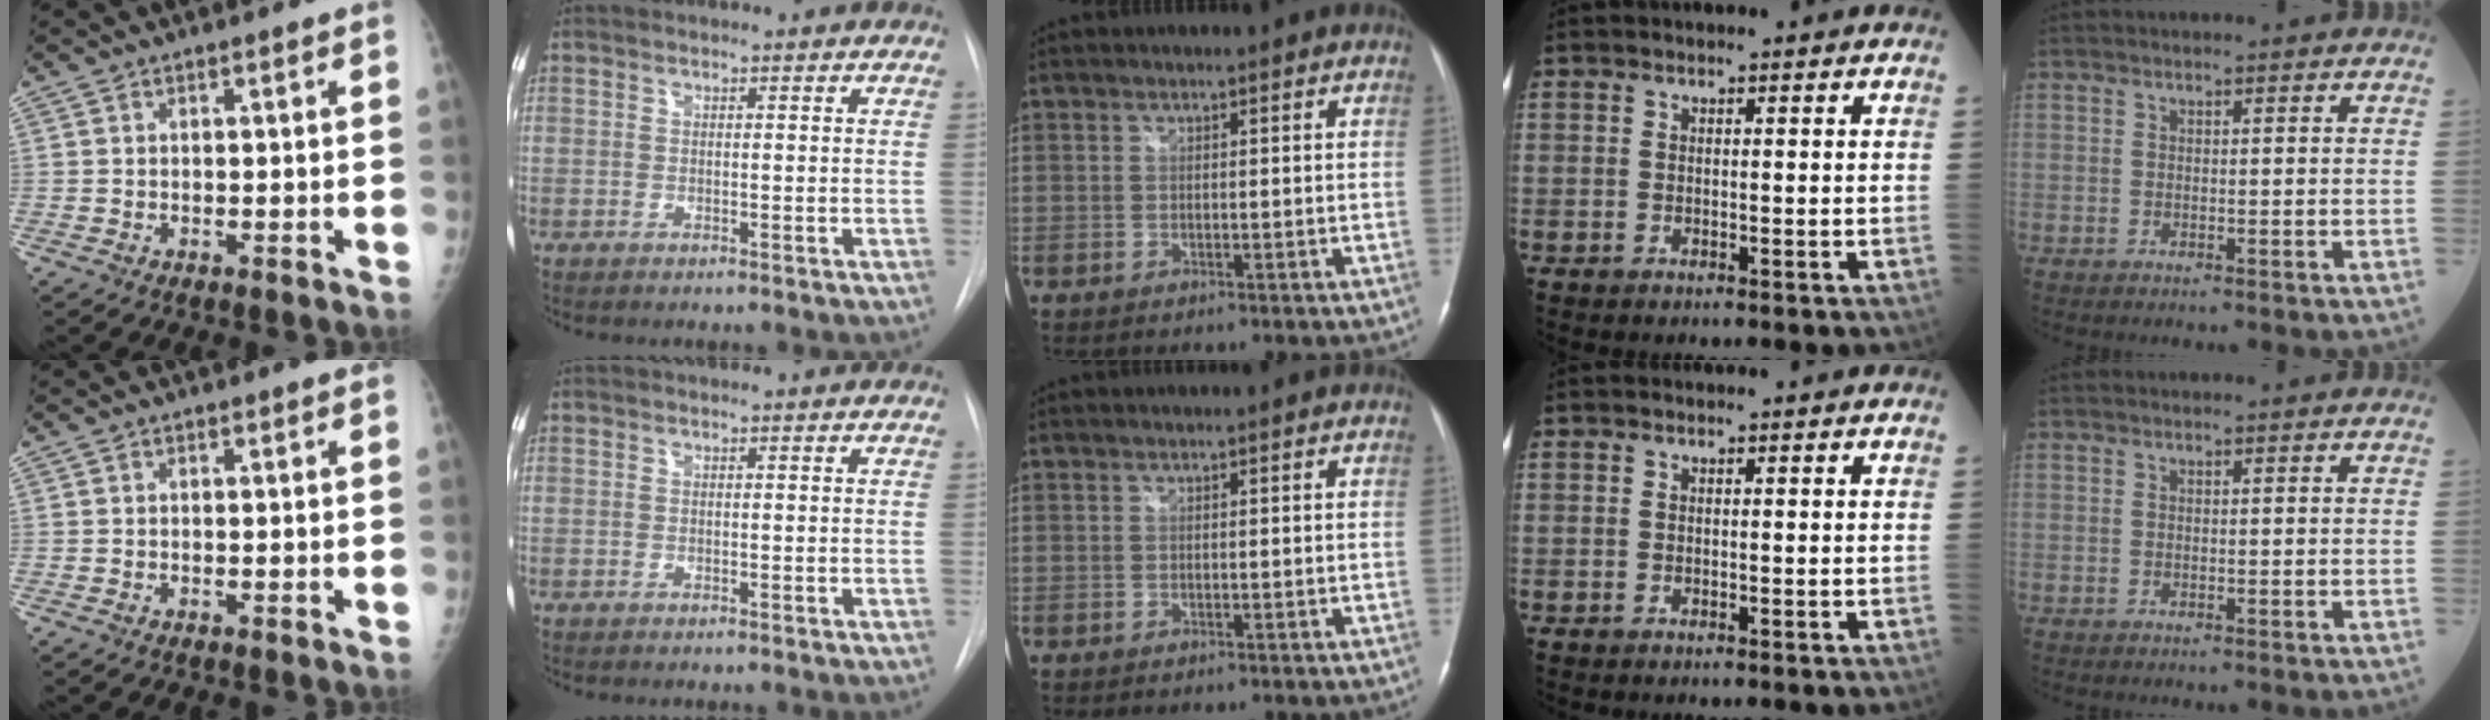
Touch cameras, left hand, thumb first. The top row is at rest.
{}